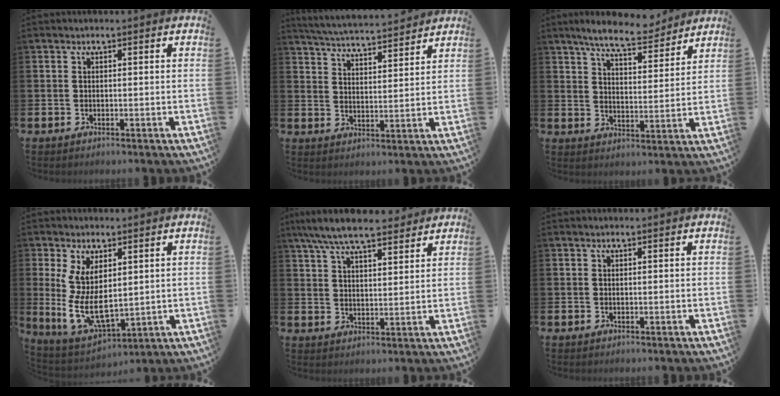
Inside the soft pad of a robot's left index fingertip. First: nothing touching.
{"total": 5.2, "force": [5.1, 0.1, 0.5], "torque": [-0.032, -0.035, 0.090]}
{"total": 7.9, "force": [7.3, 1.3, 2.8], "torque": [-0.067, -0.037, 0.129]}
{"total": 8.2, "force": [1.7, 4.4, 6.7], "torque": [-0.146, -0.020, 0.029]}
{"total": 7.8, "force": [7.2, 1.4, 2.9], "torque": [-0.074, -0.025, 0.130]}
{"total": 0.0}